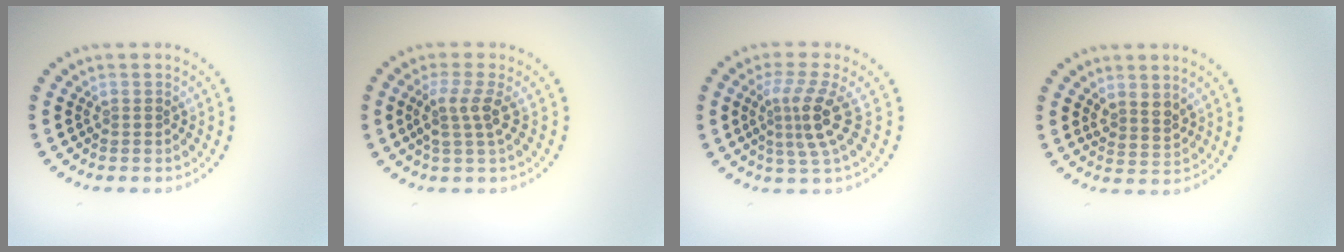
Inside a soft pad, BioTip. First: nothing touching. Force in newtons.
{"total": 2.4, "press": 1.9, "slide": 1.5}
{"total": 3.6, "press": 2.7, "slide": 2.4}
{"total": 2.0, "press": 1.6, "slide": 1.1}